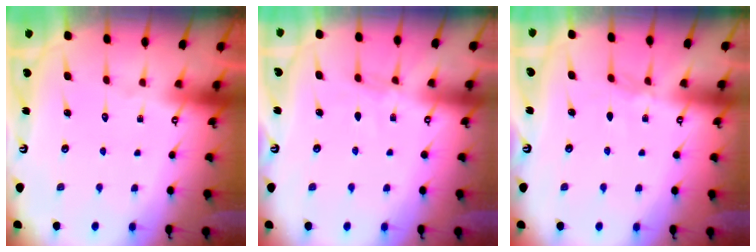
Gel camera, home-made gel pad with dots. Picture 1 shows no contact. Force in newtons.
{"total": 4.2, "press": 4.2, "slide": 0.5}
{"total": 3.1, "press": 3.1, "slide": 0.5}